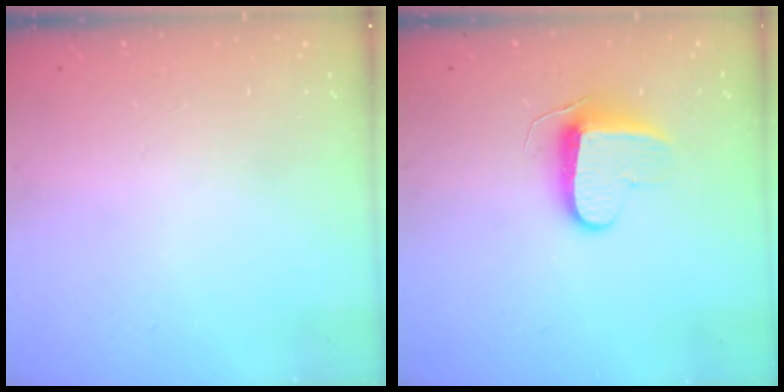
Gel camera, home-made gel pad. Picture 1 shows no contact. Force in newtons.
{"total": 9.5, "press": 9.5, "slide": 0.3}